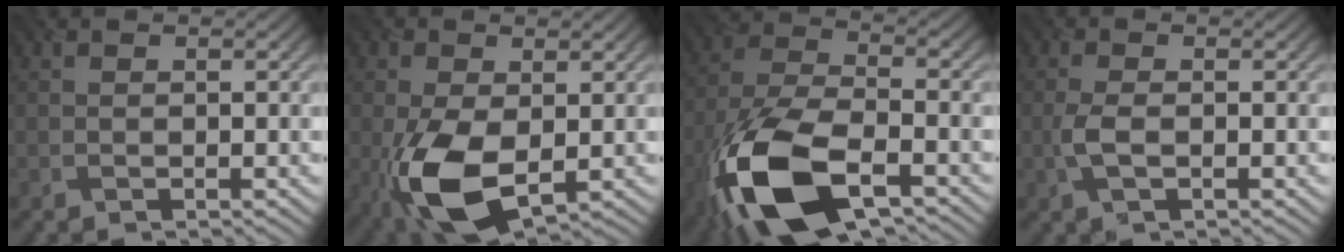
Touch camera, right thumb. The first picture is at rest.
{"total": 10.2, "force": [-2.6, 5.7, 8.1], "torque": [-0.195, -0.024, -0.049]}
{"total": 17.0, "force": [-8.4, 8.1, 12.3], "torque": [-0.287, -0.038, -0.165]}
{"total": 2.7, "force": [-0.6, 1.2, 2.3], "torque": [-0.060, -0.001, -0.014]}